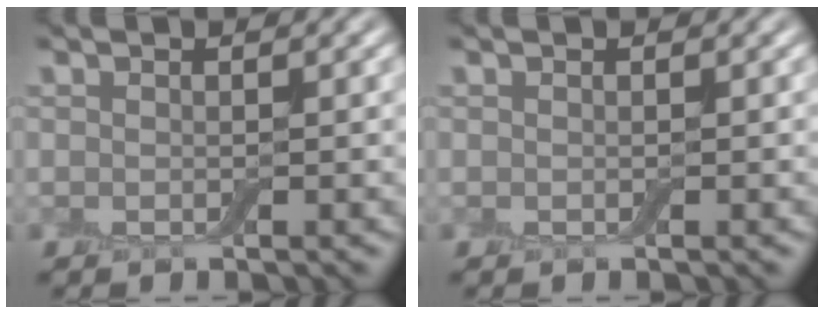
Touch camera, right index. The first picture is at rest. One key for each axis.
{"total": 0.0}